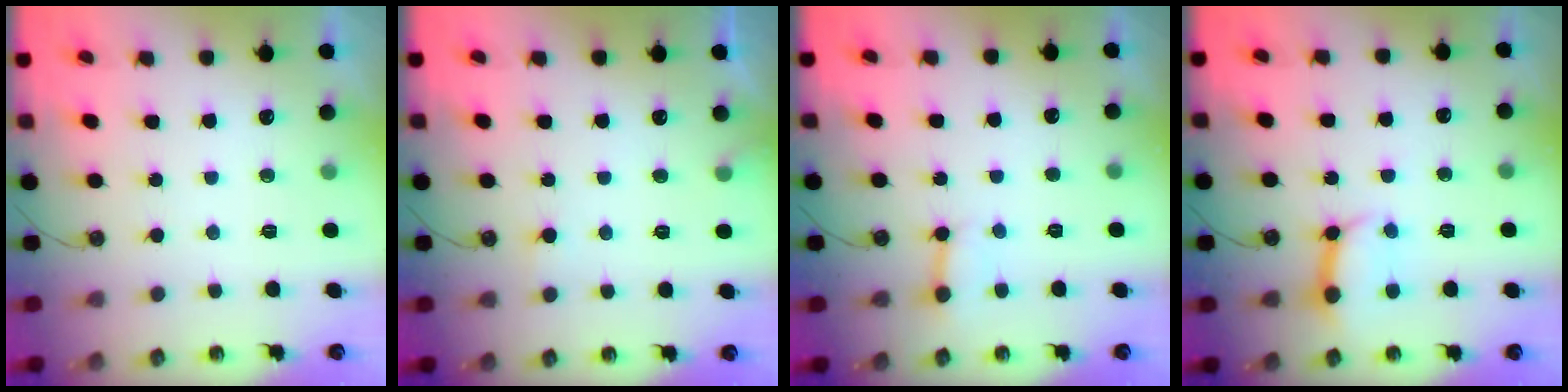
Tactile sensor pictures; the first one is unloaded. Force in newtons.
{"total": 5.7, "press": 5.7, "slide": 0.4}
{"total": 3.6, "press": 3.6, "slide": 0.4}
{"total": 10.8, "press": 10.7, "slide": 1.4}